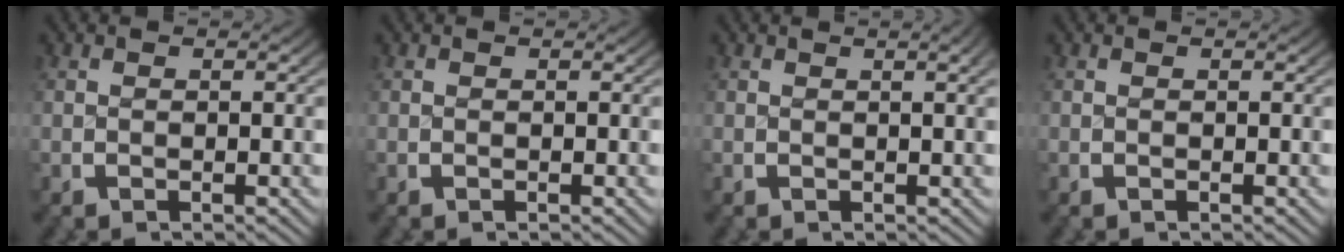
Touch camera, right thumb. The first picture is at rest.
{"total": 0.0}
{"total": 1.2, "force": [0.4, 0.1, 1.1], "torque": [-0.015, 0.002, 0.008]}
{"total": 0.0}